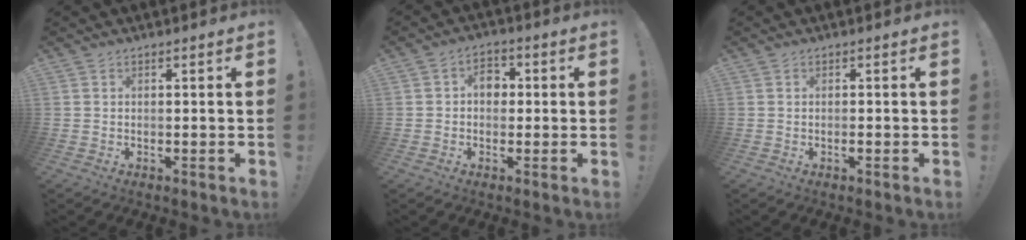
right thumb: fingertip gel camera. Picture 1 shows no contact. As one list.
[{"total": 5.8, "force": [0.5, 4.6, 3.6], "torque": [-0.048, 0.005, 0.007]}, {"total": 0.7, "force": [-0.4, 0.1, 0.5], "torque": [-0.011, -0.001, -0.008]}]